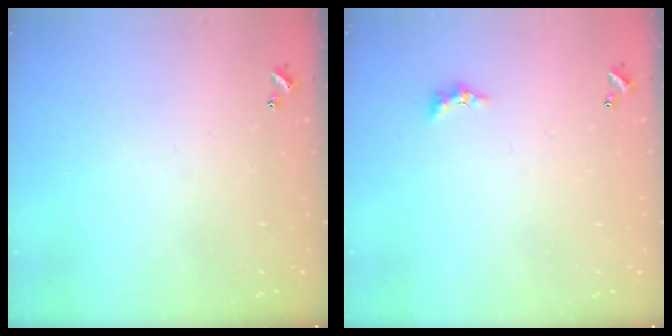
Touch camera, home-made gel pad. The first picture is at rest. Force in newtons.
{"total": 2.2, "press": 2.2, "slide": 0.6}